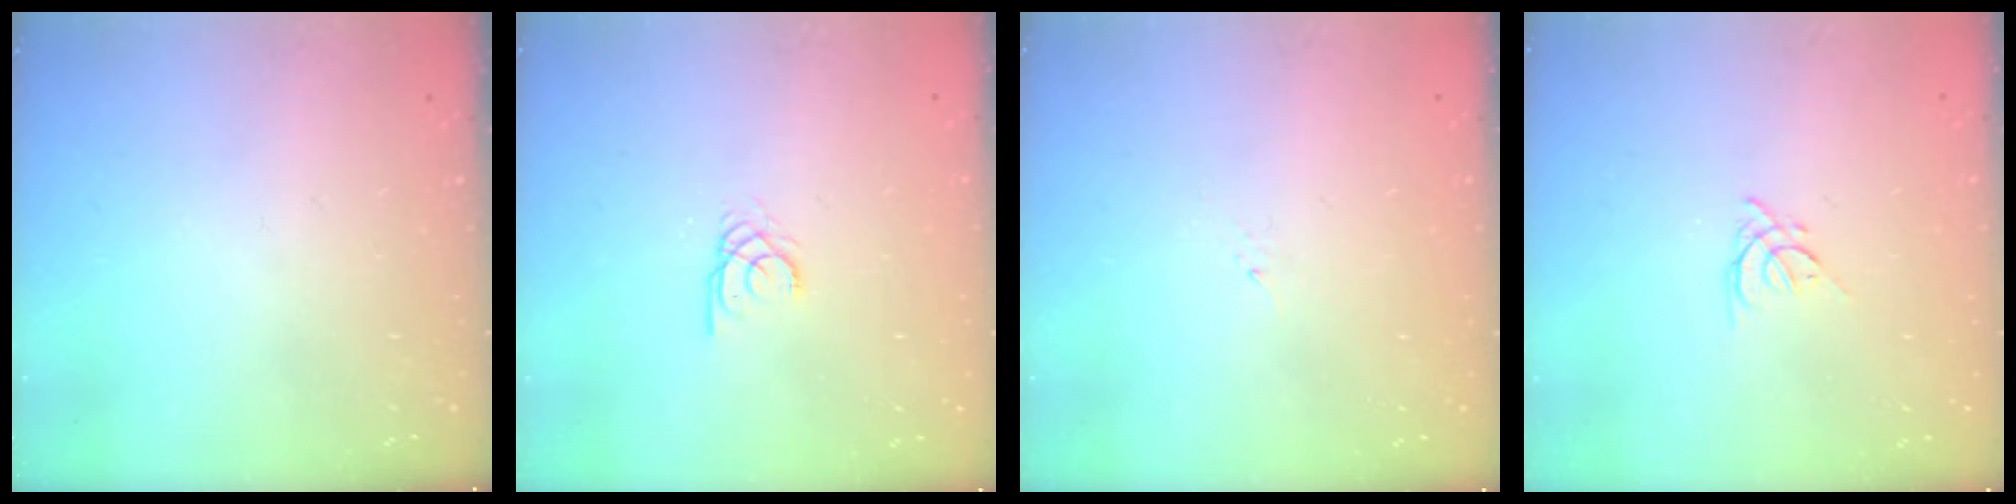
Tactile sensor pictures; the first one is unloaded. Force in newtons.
{"total": 2.0, "press": 2.0, "slide": 0.2}
{"total": 1.2, "press": 1.1, "slide": 0.2}
{"total": 3.4, "press": 3.3, "slide": 0.7}